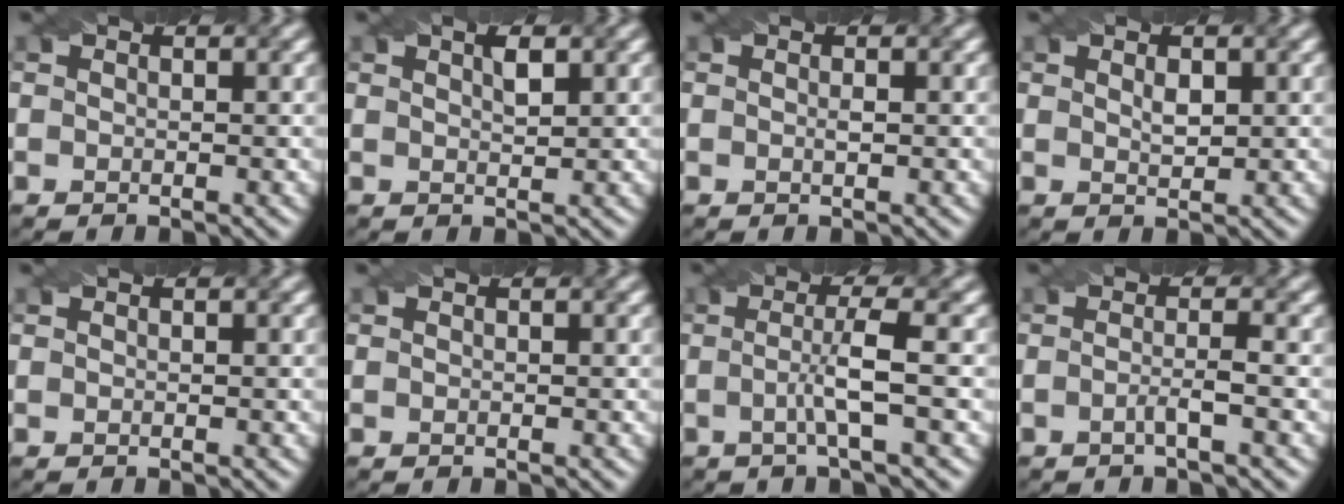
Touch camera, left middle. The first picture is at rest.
{"total": 1.3, "force": [0.8, 0.3, 1.0], "torque": [-0.019, 0.002, 0.014]}
{"total": 0.6, "force": [-0.1, 0.1, 0.6], "torque": [-0.012, 0.001, -0.001]}
{"total": 1.3, "force": [0.5, 0.6, 1.1], "torque": [-0.020, -0.001, 0.013]}
{"total": 0.0}
{"total": 0.0}
{"total": 3.6, "force": [-0.3, 0.5, 3.6], "torque": [-0.063, -0.002, -0.008]}
{"total": 1.8, "force": [-0.6, 0.2, 1.7], "torque": [-0.033, -0.002, -0.013]}